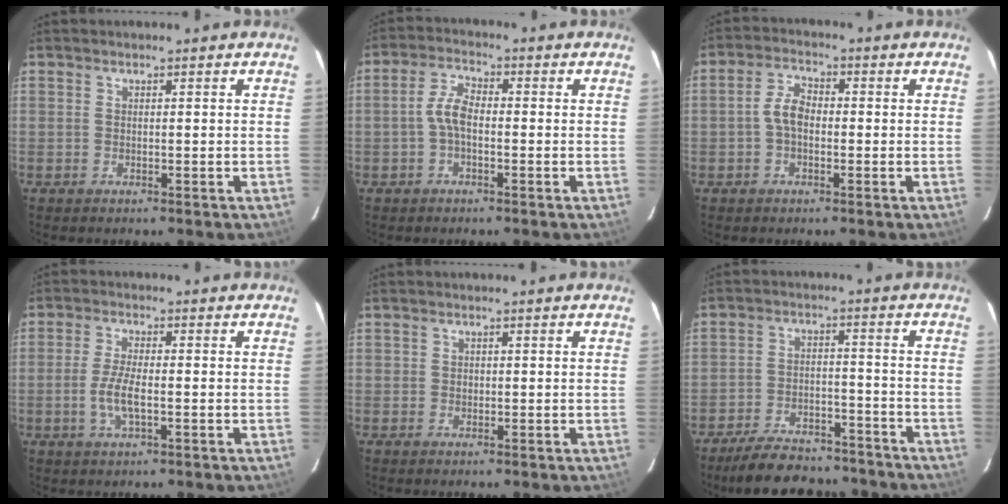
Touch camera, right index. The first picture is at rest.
{"total": 4.3, "force": [-1.0, 1.9, 3.7], "torque": [-0.082, 0.015, -0.022]}
{"total": 4.2, "force": [-0.8, 2.6, 3.2], "torque": [-0.066, 0.015, -0.015]}
{"total": 5.4, "force": [-1.4, 1.5, 5.0], "torque": [-0.104, -0.003, -0.028]}
{"total": 0.9, "force": [-0.1, 0.9, 0.1], "torque": [0.001, 0.001, -0.001]}
{"total": 16.7, "force": [-14.4, 5.8, 6.2], "torque": [-0.133, 0.013, -0.197]}